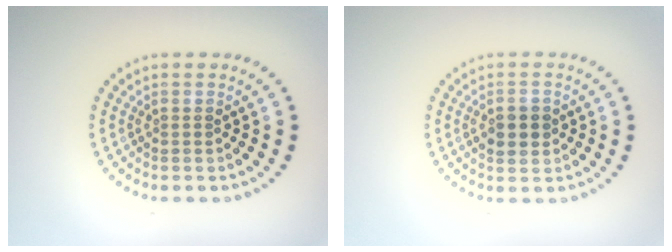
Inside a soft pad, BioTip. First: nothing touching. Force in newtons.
{"total": 2.3, "press": 2.3, "slide": 0.2}